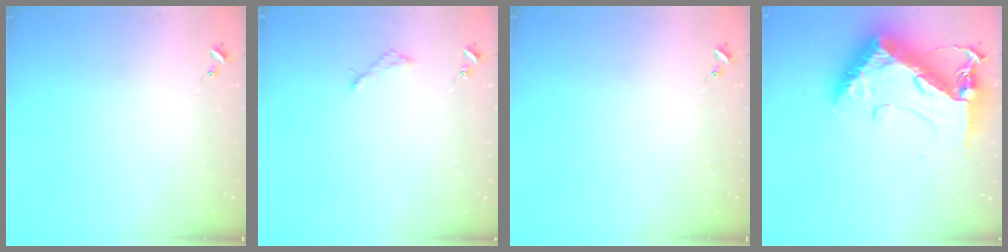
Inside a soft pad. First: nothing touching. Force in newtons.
{"total": 2.2, "press": 2.2, "slide": 0.2}
{"total": 0.0}
{"total": 20.9, "press": 20.8, "slide": 1.9}